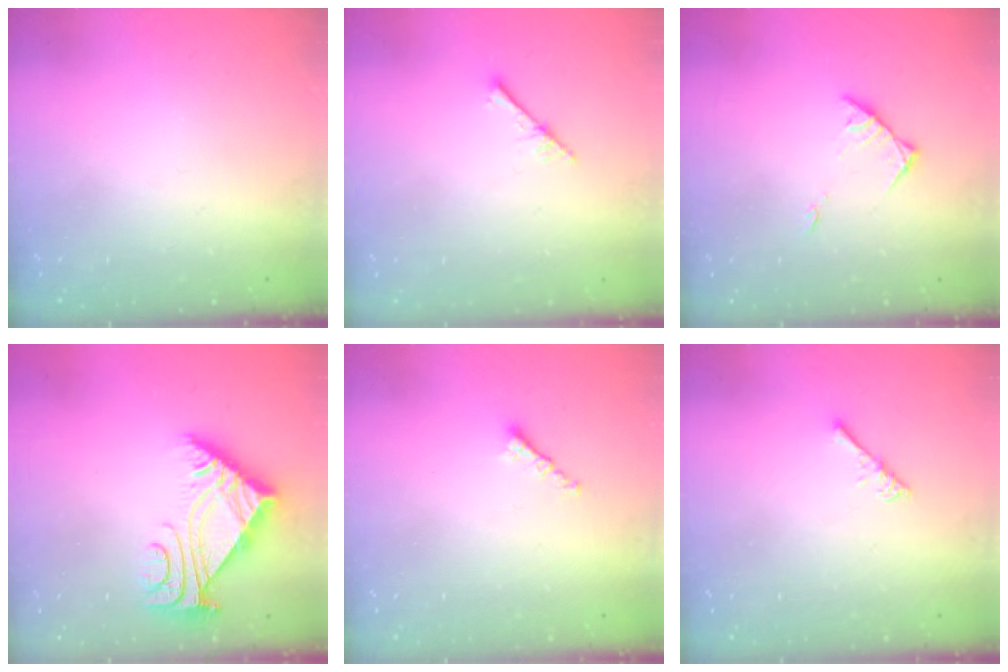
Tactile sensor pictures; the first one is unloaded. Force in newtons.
{"total": 2.3, "press": 2.3, "slide": 0.2}
{"total": 4.2, "press": 4.1, "slide": 0.6}
{"total": 5.9, "press": 5.8, "slide": 0.6}
{"total": 1.3, "press": 1.2, "slide": 0.5}
{"total": 2.4, "press": 2.4, "slide": 0.4}